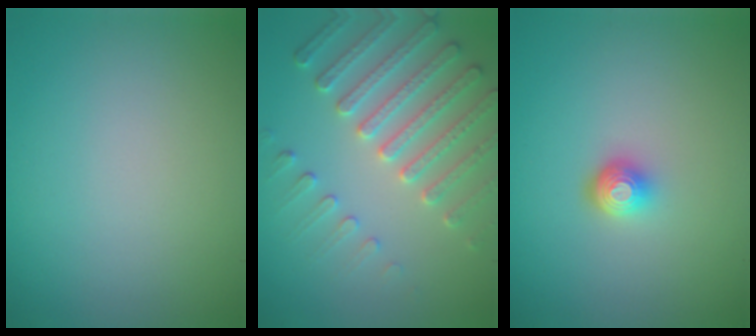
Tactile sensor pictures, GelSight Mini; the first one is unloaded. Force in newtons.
{"total": 4.7, "press": 4.4, "slide": 1.7}
{"total": 2.1, "press": 1.5, "slide": 1.5}